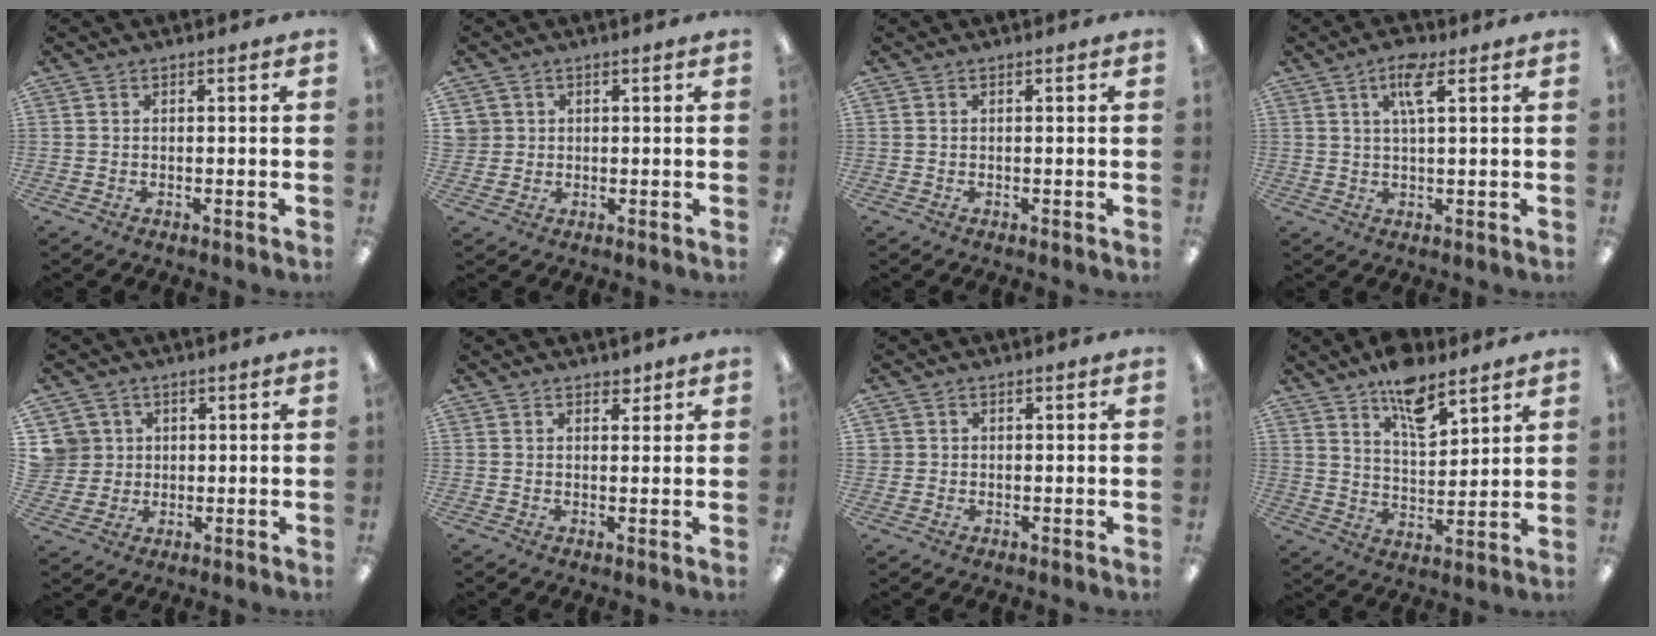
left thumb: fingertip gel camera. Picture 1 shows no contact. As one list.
[{"total": 2.8, "force": [0.8, 2.7, 0.1], "torque": [-0.010, 0.006, 0.014]}, {"total": 0.0}, {"total": 5.9, "force": [3.0, 1.6, 4.8], "torque": [-0.089, 0.002, 0.047]}, {"total": 6.1, "force": [1.9, 5.7, 0.3], "torque": [-0.014, 0.005, 0.040]}, {"total": 2.3, "force": [1.8, 1.1, 0.9], "torque": [-0.003, -0.006, 0.029]}, {"total": 1.4, "force": [0.4, 1.4, 0.1], "torque": [-0.003, 0.003, 0.005]}, {"total": 11.2, "force": [8.0, 4.6, 6.2], "torque": [-0.095, -0.044, 0.140]}]